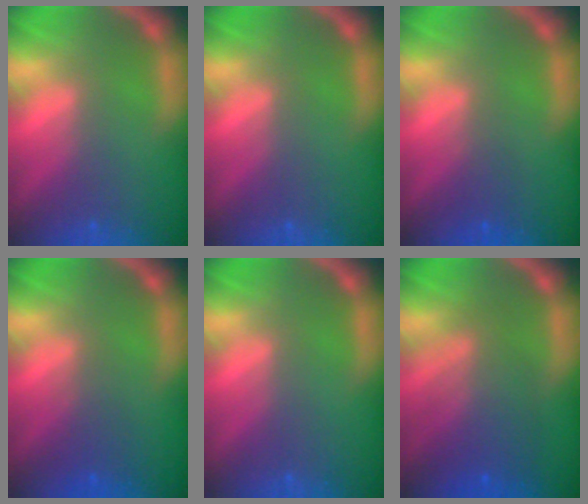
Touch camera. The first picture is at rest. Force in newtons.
{"total": 0.0}
{"total": 1.4}
{"total": 2.0}
{"total": 0.0}
{"total": 6.0}